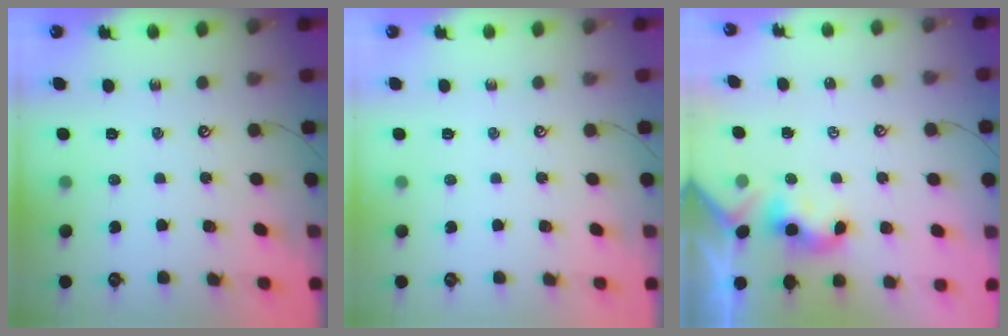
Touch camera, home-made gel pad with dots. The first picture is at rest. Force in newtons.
{"total": 0.0}
{"total": 2.4, "press": 2.3, "slide": 0.2}